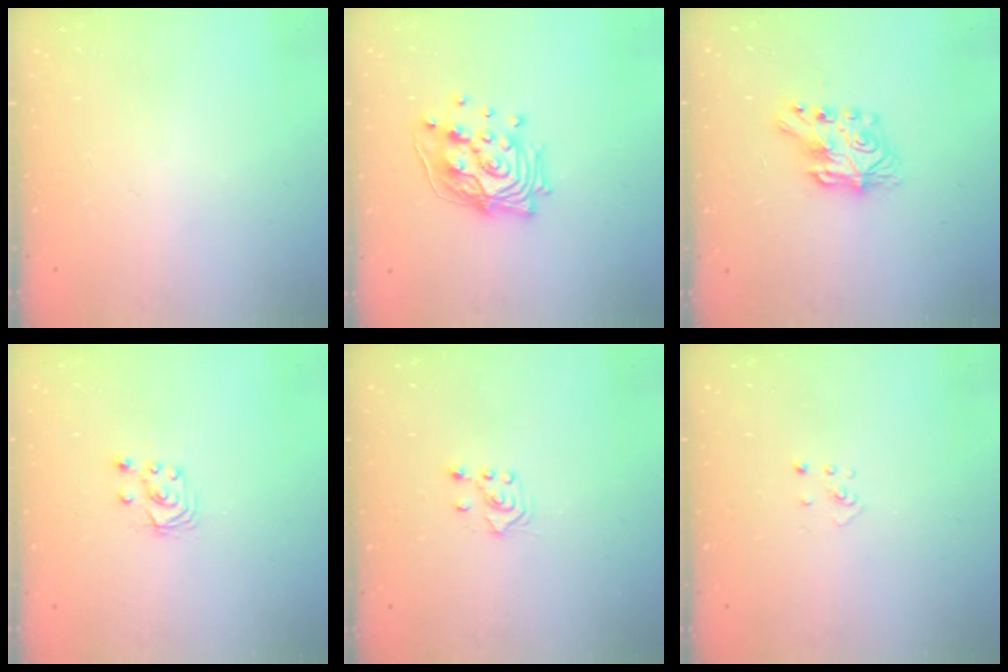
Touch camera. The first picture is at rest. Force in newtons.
{"total": 15.9, "press": 15.1, "slide": 5.1}
{"total": 7.7, "press": 7.7, "slide": 0.7}
{"total": 3.5, "press": 3.5, "slide": 0.4}
{"total": 3.5, "press": 3.4, "slide": 0.8}
{"total": 2.0, "press": 2.0, "slide": 0.3}